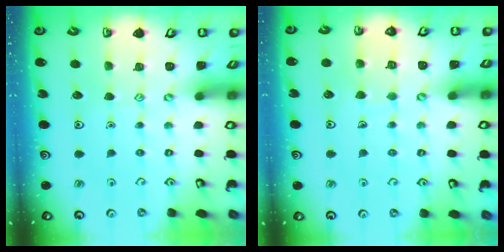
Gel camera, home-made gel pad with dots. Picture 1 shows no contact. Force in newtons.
{"total": 5.1, "press": 5.1, "slide": 0.4}